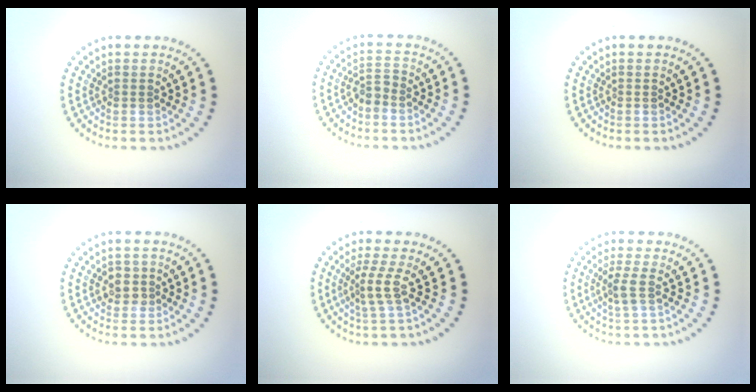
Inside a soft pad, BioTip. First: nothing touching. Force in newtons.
{"total": 1.5, "press": 1.2, "slide": 0.8}
{"total": 0.0}
{"total": 1.8, "press": 1.8, "slide": 0.5}
{"total": 2.4, "press": 1.5, "slide": 1.9}
{"total": 1.8, "press": 1.4, "slide": 1.1}